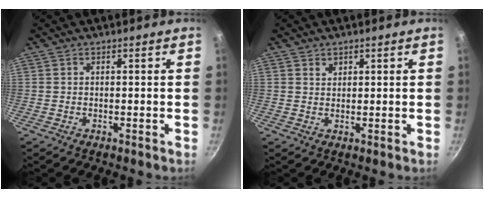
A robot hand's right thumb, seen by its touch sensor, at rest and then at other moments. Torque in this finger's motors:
{"motor_torque": [-0.60, 0.43, 0.55, 0.02, 0.01]}